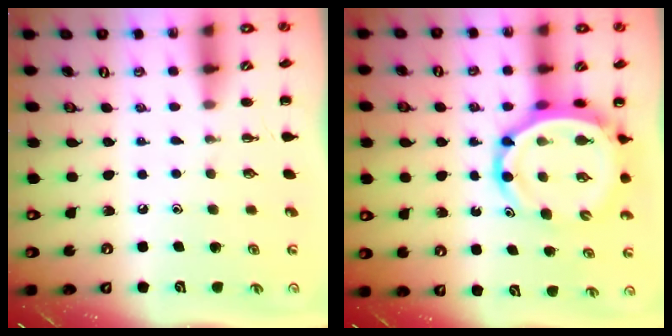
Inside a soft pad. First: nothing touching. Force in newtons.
{"total": 9.7, "press": 9.3, "slide": 2.8}